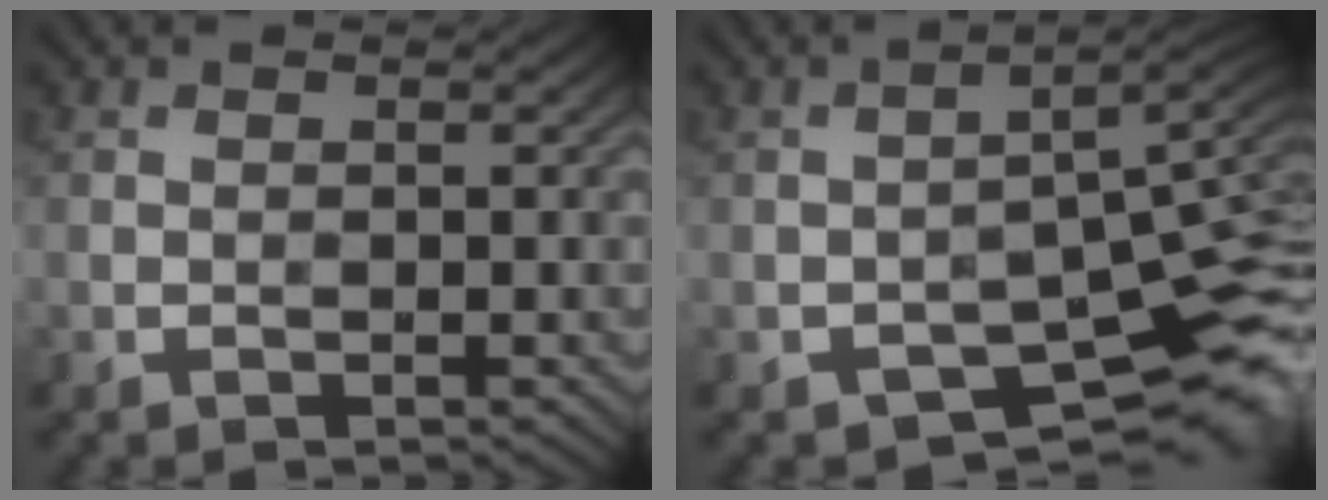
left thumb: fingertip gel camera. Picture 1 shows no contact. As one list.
[{"total": 9.6, "force": [-5.2, 4.0, 6.9], "torque": [-0.093, -0.015, -0.082]}]